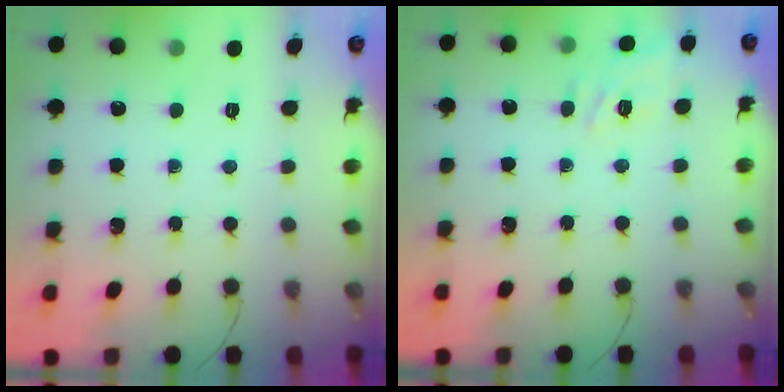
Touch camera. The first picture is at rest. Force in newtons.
{"total": 6.5, "press": 6.3, "slide": 1.4}